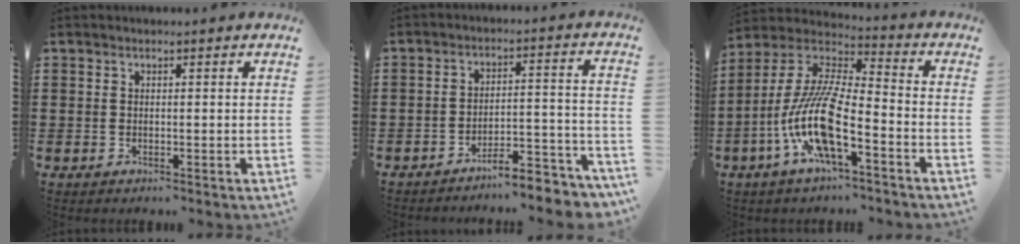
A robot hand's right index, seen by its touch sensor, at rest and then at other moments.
{"total": 5.9, "force": [-5.6, 0.2, 1.8], "torque": [-0.027, 0.003, -0.110]}
{"total": 12.6, "force": [-6.2, 2.6, 10.7], "torque": [-0.254, -0.022, -0.133]}